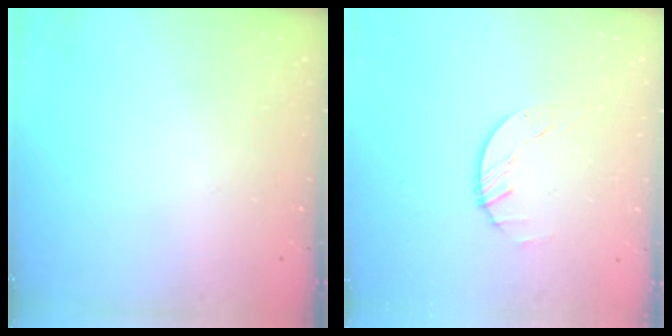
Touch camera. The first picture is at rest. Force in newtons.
{"total": 1.7, "press": 1.7, "slide": 0.1}